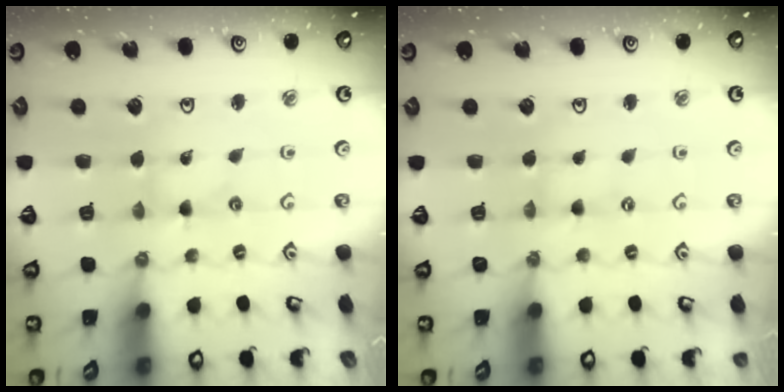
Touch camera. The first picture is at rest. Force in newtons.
{"total": 0.0}